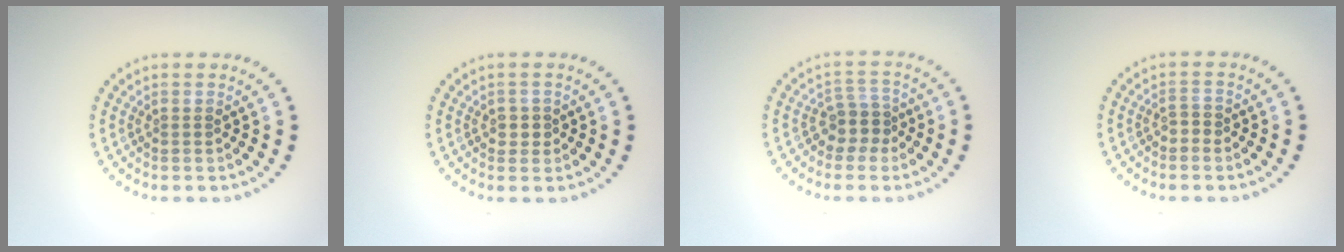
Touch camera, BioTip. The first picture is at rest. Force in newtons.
{"total": 1.2, "press": 1.0, "slide": 0.5}
{"total": 2.4, "press": 1.9, "slide": 1.5}
{"total": 1.0, "press": 0.8, "slide": 0.6}